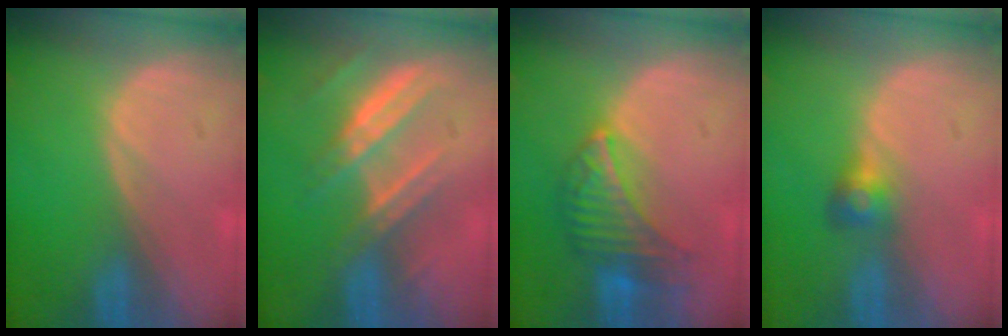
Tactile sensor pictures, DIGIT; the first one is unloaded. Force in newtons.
{"total": 7.6, "press": 6.8, "slide": 3.4}
{"total": 6.8, "press": 6.7, "slide": 1.4}
{"total": 2.8, "press": 2.6, "slide": 0.9}